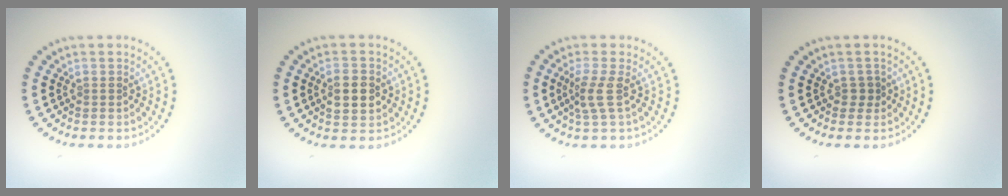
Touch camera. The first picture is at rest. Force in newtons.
{"total": 2.9, "press": 2.9, "slide": 0.2}
{"total": 2.4, "press": 1.6, "slide": 1.8}
{"total": 1.0, "press": 0.9, "slide": 0.4}